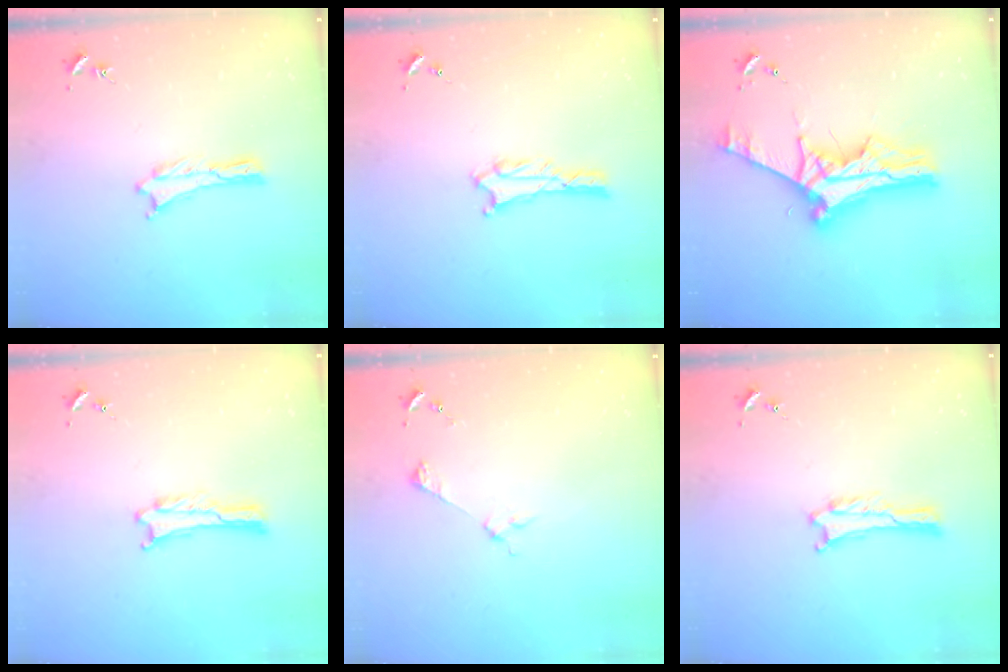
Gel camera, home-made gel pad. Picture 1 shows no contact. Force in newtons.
{"total": 2.0, "press": 2.0, "slide": 0.3}
{"total": 11.4, "press": 11.4, "slide": 1.1}
{"total": 0.0}
{"total": 2.5, "press": 2.5, "slide": 0.2}
{"total": 0.5, "press": 0.5, "slide": 0.1}